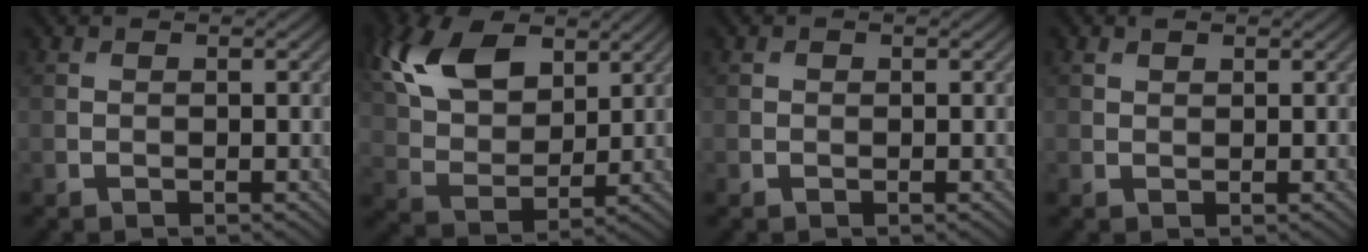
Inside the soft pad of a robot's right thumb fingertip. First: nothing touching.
{"total": 12.8, "force": [5.9, 7.5, 8.6], "torque": [-0.208, 0.022, 0.113]}
{"total": 0.0}
{"total": 1.0, "force": [0.7, 0.7, 0.3], "torque": [-0.006, 0.000, 0.014]}